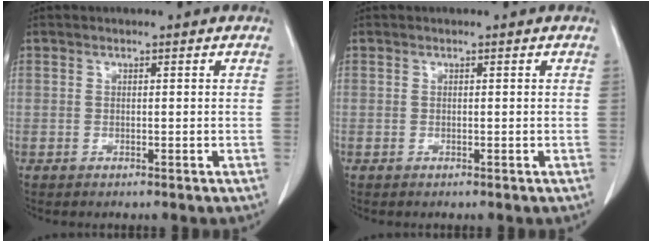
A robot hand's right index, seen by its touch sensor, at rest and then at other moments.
{"total": 0.0}